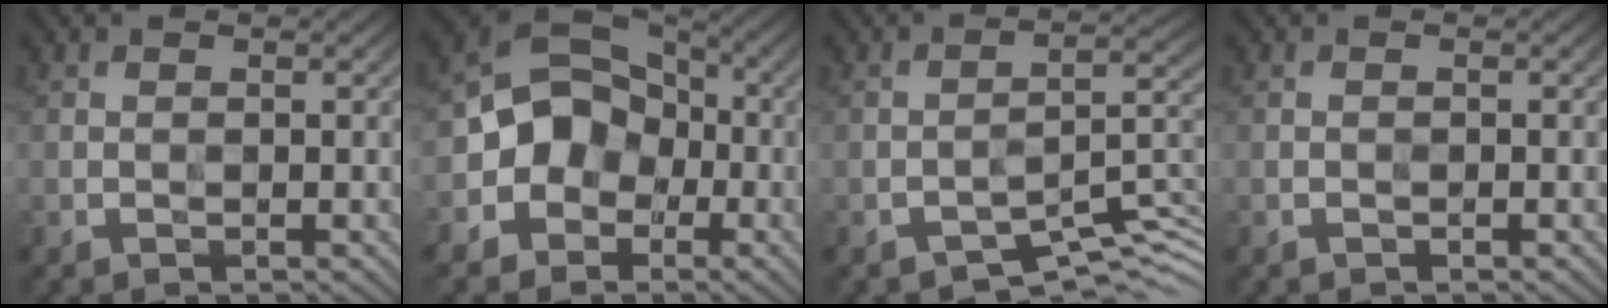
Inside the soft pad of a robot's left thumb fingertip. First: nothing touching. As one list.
[{"total": 8.7, "force": [-1.9, 7.5, 4.0], "torque": [-0.061, 0.000, -0.068]}, {"total": 6.6, "force": [-4.8, 2.2, 3.9], "torque": [-0.044, 0.001, -0.082]}, {"total": 0.0}]